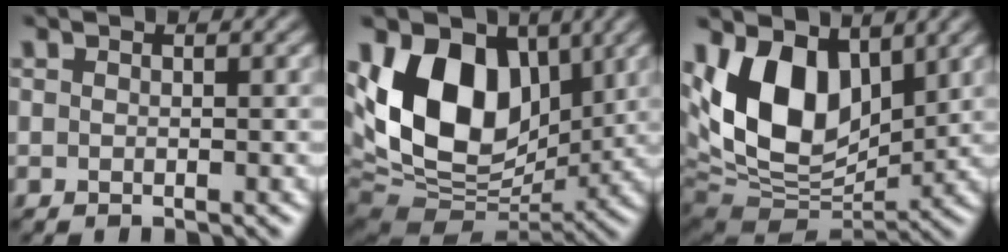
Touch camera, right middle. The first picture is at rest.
{"total": 12.7, "force": [3.0, 8.6, 8.8], "torque": [-0.153, 0.000, 0.046]}
{"total": 10.8, "force": [3.2, 6.7, 7.8], "torque": [-0.148, -0.007, 0.050]}